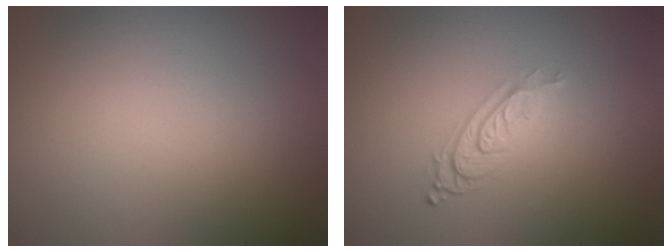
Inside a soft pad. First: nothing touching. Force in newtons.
{"total": 3.0, "press": 2.0, "slide": 2.2}